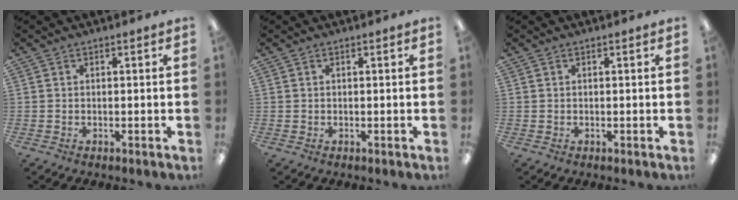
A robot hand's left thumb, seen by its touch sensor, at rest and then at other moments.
{"total": 0.0}
{"total": 0.0}